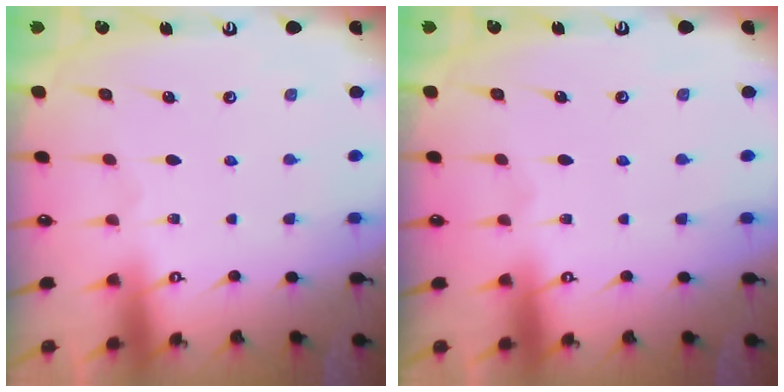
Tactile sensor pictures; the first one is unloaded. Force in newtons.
{"total": 0.0}